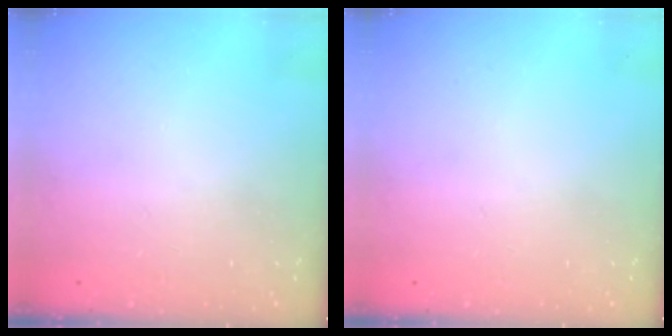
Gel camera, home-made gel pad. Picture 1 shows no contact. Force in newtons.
{"total": 0.0}